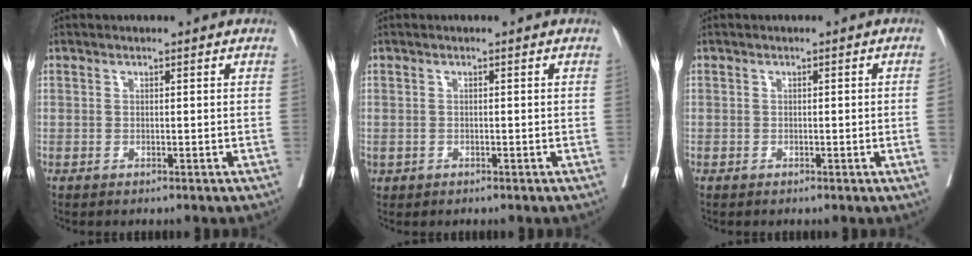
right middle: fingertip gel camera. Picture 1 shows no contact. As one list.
[{"total": 0.5, "force": [-0.1, 0.5, 0.2], "torque": [-0.008, 0.000, 0.005]}, {"total": 1.1, "force": [-0.2, 0.1, 1.1], "torque": [-0.025, 0.006, 0.001]}]